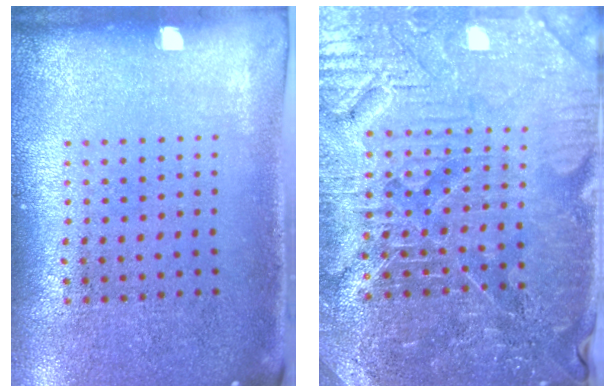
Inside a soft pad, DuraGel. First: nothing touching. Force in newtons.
{"total": 5.0, "press": 4.7, "slide": 1.7}